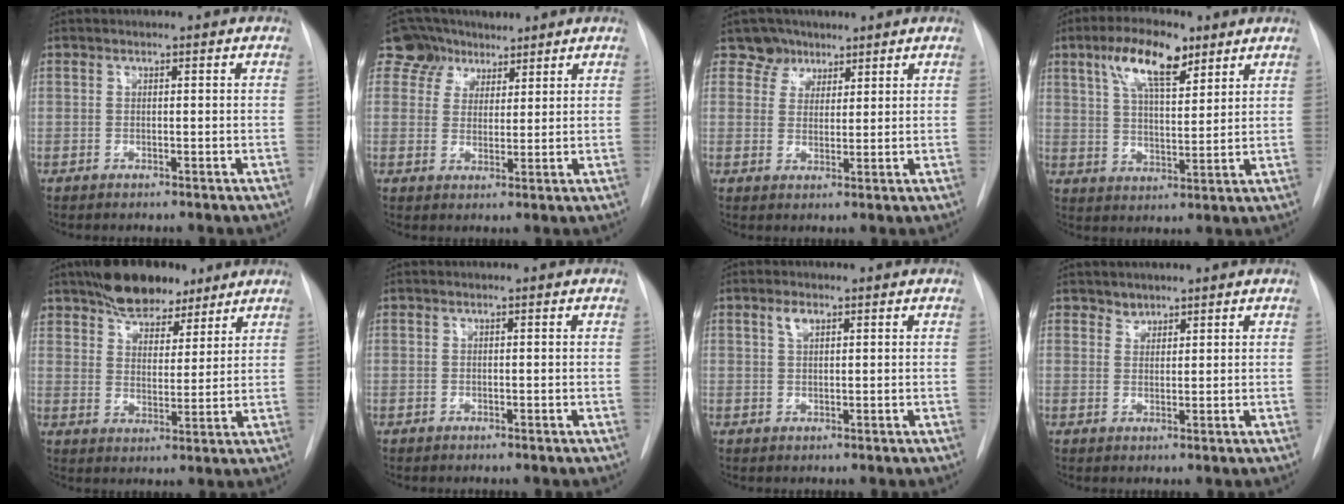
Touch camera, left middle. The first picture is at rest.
{"total": 5.6, "force": [4.2, 3.8, -0.5], "torque": [0.014, 0.008, 0.072]}
{"total": 4.0, "force": [2.8, 2.7, -0.4], "torque": [0.015, 0.002, 0.044]}
{"total": 10.3, "force": [5.9, 3.3, 7.7], "torque": [-0.149, 0.014, 0.109]}
{"total": 10.9, "force": [8.3, 5.0, 5.0], "torque": [-0.078, 0.012, 0.141]}
{"total": 0.0}
{"total": 1.9, "force": [1.1, 0.8, 1.3], "torque": [-0.028, 0.003, 0.021]}
{"total": 1.7, "force": [1.5, 0.8, -0.2], "torque": [0.010, -0.002, 0.021]}